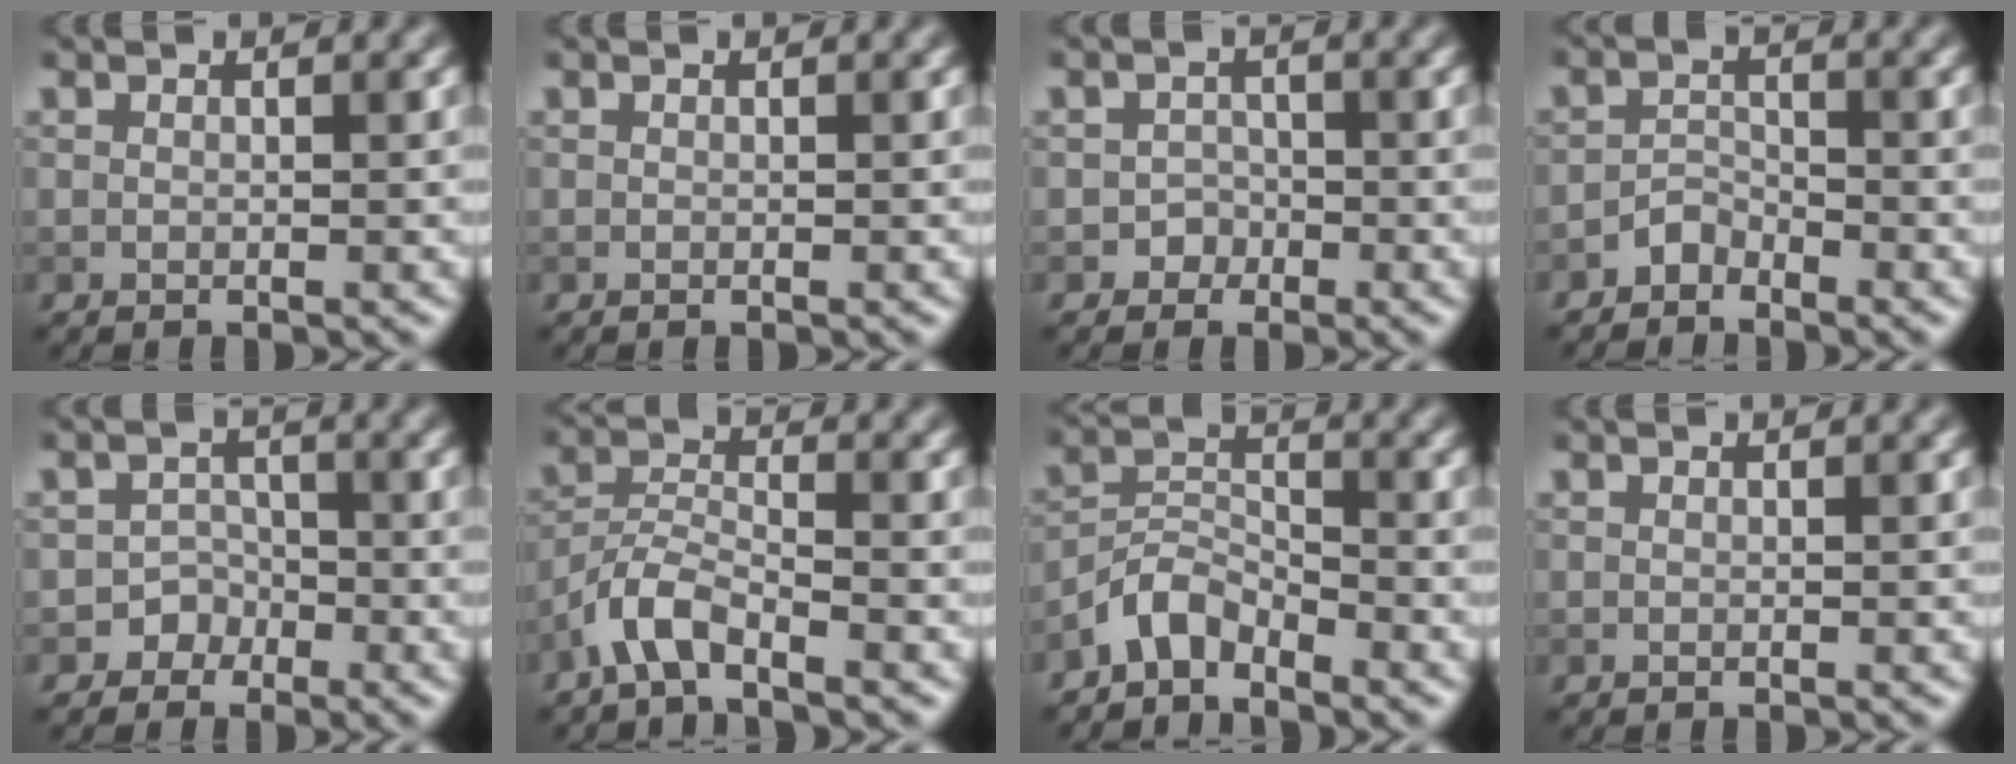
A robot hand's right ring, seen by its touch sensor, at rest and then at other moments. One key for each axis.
{"total": 0.0}
{"total": 1.5, "fx": -0.8, "fy": 1.3, "fz": 0.0, "tx": 0.013, "ty": 0.005, "tz": -0.015}
{"total": 1.6, "fx": -1.4, "fy": 0.7, "fz": 0.2, "tx": -0.001, "ty": 0.010, "tz": -0.029}
{"total": 2.4, "fx": -1.5, "fy": 1.9, "fz": -0.1, "tx": 0.032, "ty": 0.014, "tz": -0.031}
{"total": 3.5, "fx": -2.6, "fy": 1.0, "fz": 2.1, "tx": -0.042, "ty": 0.009, "tz": -0.060}
{"total": 3.2, "fx": -2.7, "fy": 1.3, "fz": 1.1, "tx": -0.020, "ty": 0.012, "tz": -0.062}
{"total": 0.0}